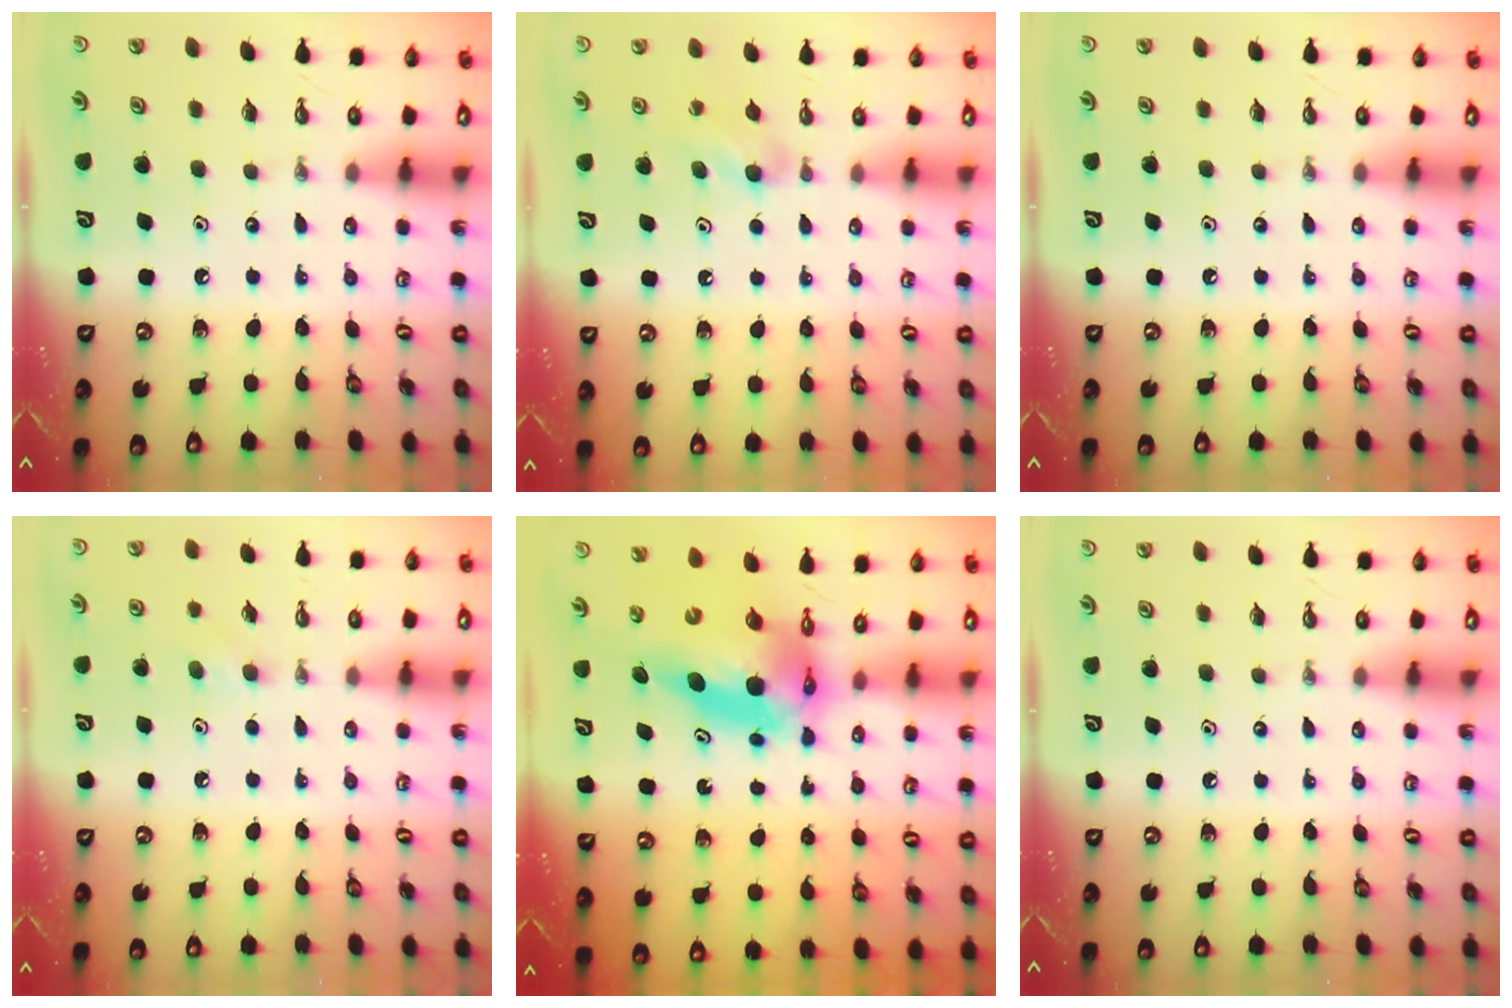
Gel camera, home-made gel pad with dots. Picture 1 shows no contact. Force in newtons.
{"total": 4.3, "press": 4.2, "slide": 0.9}
{"total": 0.0}
{"total": 5.0, "press": 4.3, "slide": 2.4}
{"total": 9.8, "press": 9.8, "slide": 1.0}
{"total": 0.0}